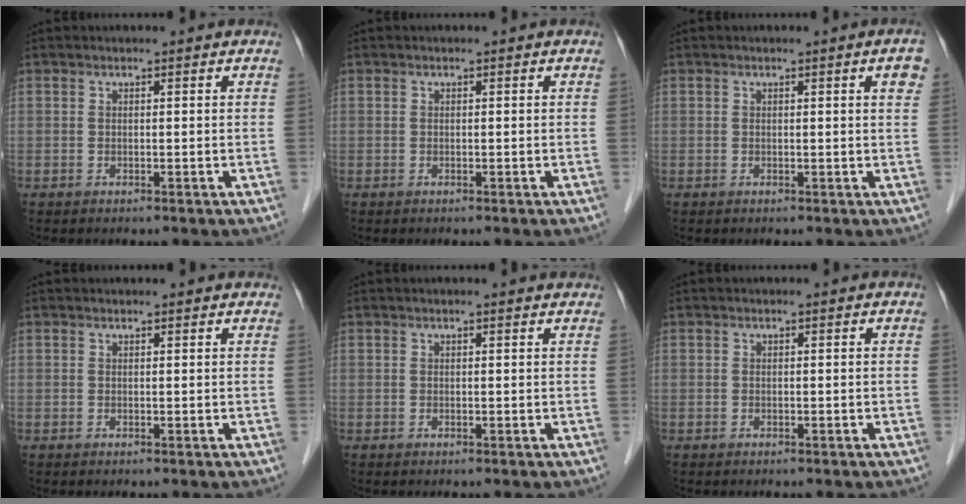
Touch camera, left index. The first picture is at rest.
{"total": 0.0}
{"total": 2.0, "force": [0.8, 0.1, 1.8], "torque": [-0.020, 0.002, 0.009]}
{"total": 2.4, "force": [2.3, 0.5, 0.6], "torque": [-0.014, 0.019, 0.023]}
{"total": 2.2, "force": [2.1, 0.1, 0.6], "torque": [-0.012, 0.007, 0.017]}
{"total": 0.0}